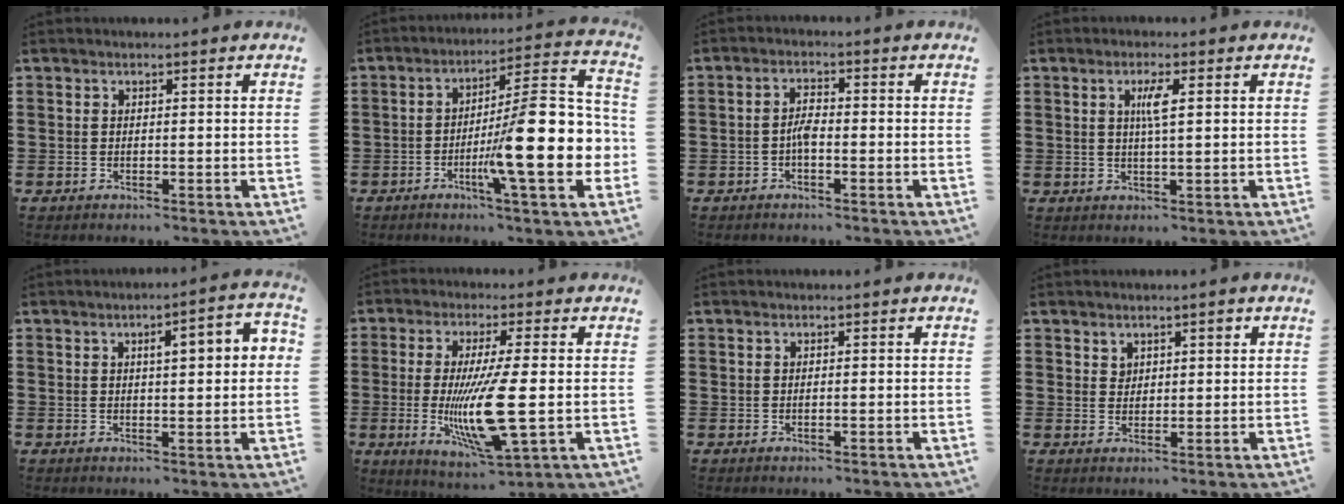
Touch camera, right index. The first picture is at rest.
{"total": 16.9, "force": [-3.3, 3.4, 16.2], "torque": [-0.249, -0.024, -0.054]}
{"total": 2.6, "force": [-0.8, 0.7, 2.3], "torque": [-0.053, 0.001, -0.019]}
{"total": 3.1, "force": [0.7, 0.4, 3.0], "torque": [-0.060, 0.003, 0.009]}
{"total": 3.9, "force": [0.6, 1.0, 3.7], "torque": [-0.054, 0.000, 0.001]}
{"total": 12.2, "force": [-1.9, 2.2, 11.9], "torque": [-0.245, -0.028, -0.038]}
{"total": 0.0}
{"total": 2.0, "force": [1.4, 1.2, 0.6], "torque": [-0.016, 0.003, 0.027]}